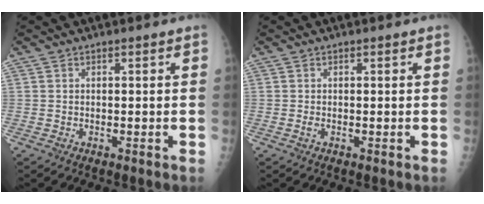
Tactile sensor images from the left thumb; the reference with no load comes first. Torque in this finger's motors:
{"motor_torque": [-0.09, 0.01, 0.03, 0.00, 0.00]}